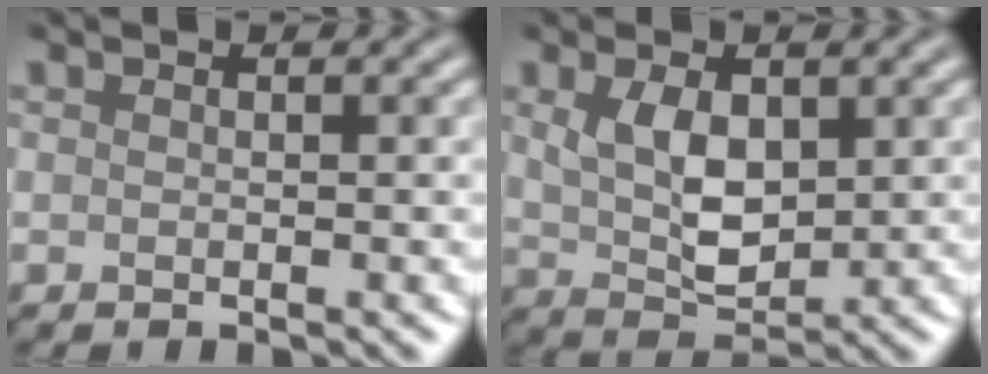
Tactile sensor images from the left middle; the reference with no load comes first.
{"total": 4.4, "force": [1.0, 2.6, 3.4], "torque": [-0.079, 0.001, 0.028]}